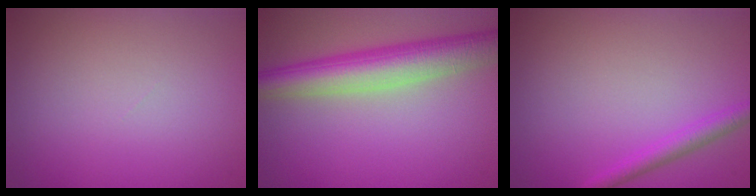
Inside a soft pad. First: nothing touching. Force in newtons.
{"total": 6.2, "press": 6.2, "slide": 0.3}
{"total": 1.9, "press": 1.9, "slide": 0.2}